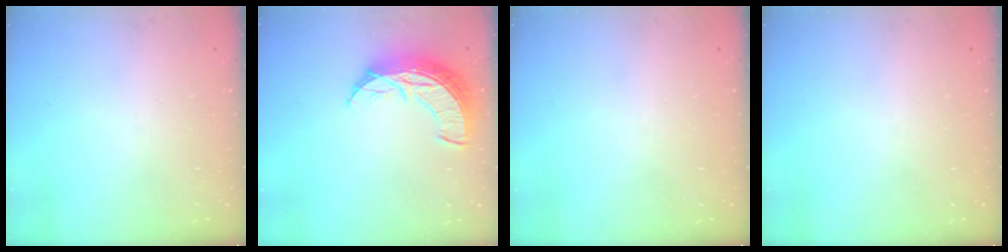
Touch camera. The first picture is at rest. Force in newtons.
{"total": 11.2, "press": 11.1, "slide": 0.9}
{"total": 0.0}
{"total": 0.0}